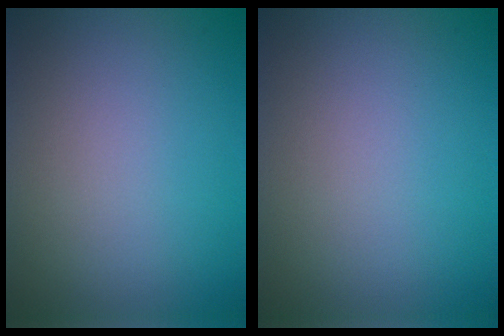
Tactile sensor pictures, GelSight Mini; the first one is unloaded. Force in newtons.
{"total": 0.0}